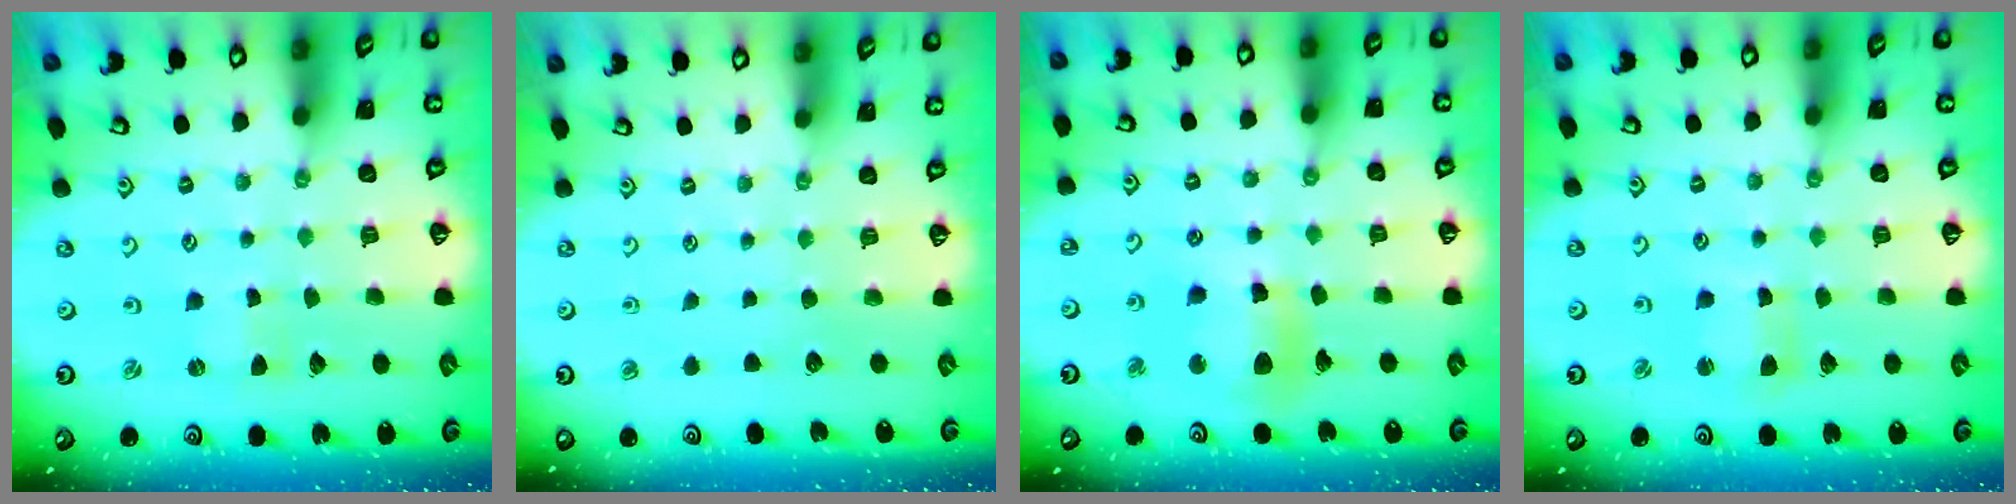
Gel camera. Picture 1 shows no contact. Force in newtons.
{"total": 0.0}
{"total": 11.3, "press": 11.2, "slide": 1.4}
{"total": 3.0, "press": 3.0, "slide": 0.3}